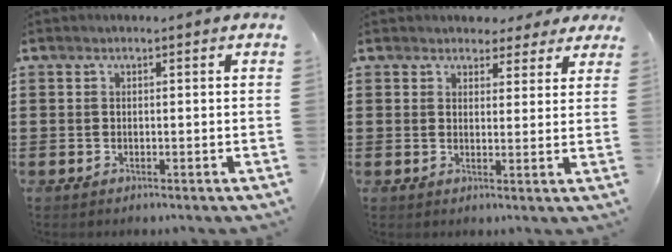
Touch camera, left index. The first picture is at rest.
{"total": 3.3, "force": [2.9, 1.6, 0.3], "torque": [-0.010, 0.000, 0.052]}